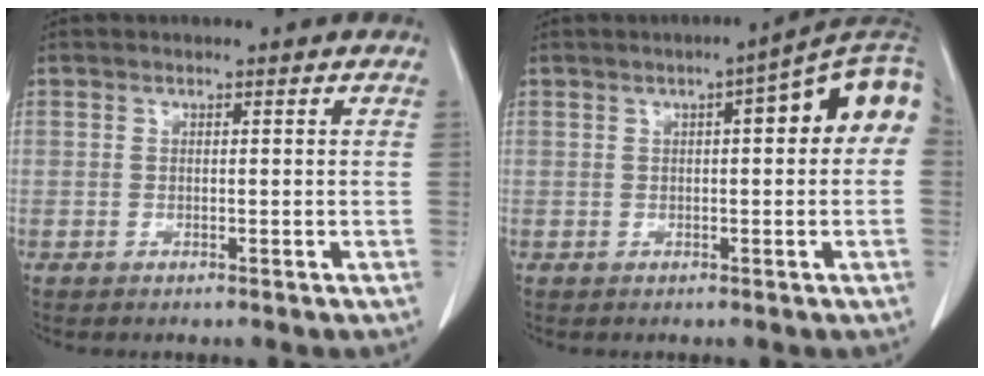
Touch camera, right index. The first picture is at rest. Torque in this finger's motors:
{"motor_torque": [0.70, -0.07, 0.35, 0.05]}